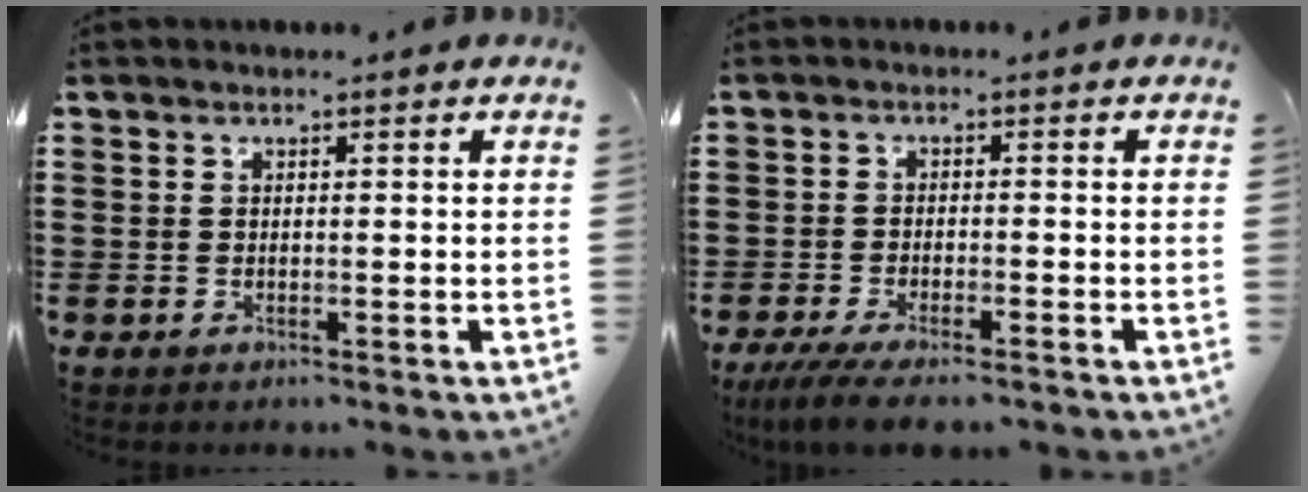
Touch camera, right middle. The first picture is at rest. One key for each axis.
{"total": 3.7, "fx": -3.2, "fy": 0.2, "fz": 1.9, "tx": -0.052, "ty": -0.011, "tz": -0.067}